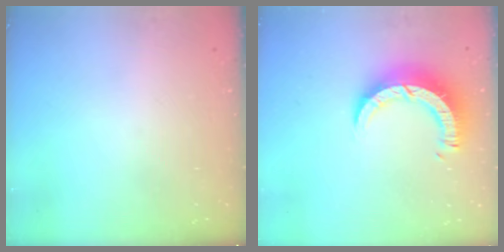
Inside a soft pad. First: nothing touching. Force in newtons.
{"total": 9.7, "press": 9.6, "slide": 1.0}